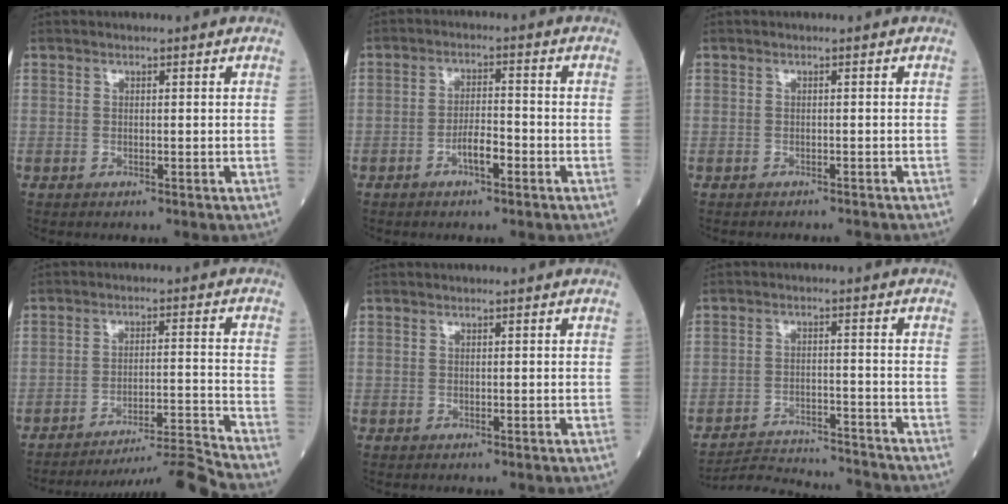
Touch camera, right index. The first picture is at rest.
{"total": 3.6, "force": [-1.9, 1.0, 3.0], "torque": [-0.050, 0.006, -0.035]}
{"total": 3.5, "force": [-3.2, 1.2, 0.5], "torque": [-0.002, -0.003, -0.042]}
{"total": 11.2, "force": [-10.4, -4.3, 0.6], "torque": [-0.003, 0.010, -0.166]}
{"total": 0.0}
{"total": 11.2, "force": [-11.2, 0.1, 1.2], "torque": [-0.021, 0.005, -0.172]}